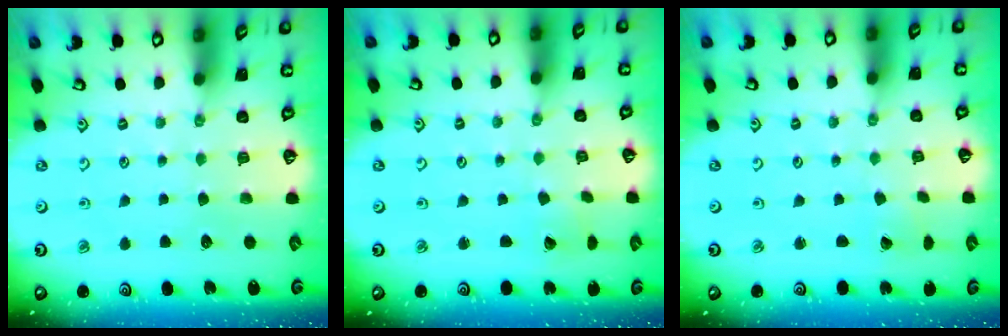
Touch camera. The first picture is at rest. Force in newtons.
{"total": 2.1, "press": 2.1, "slide": 0.2}
{"total": 0.6, "press": 0.6, "slide": 0.1}